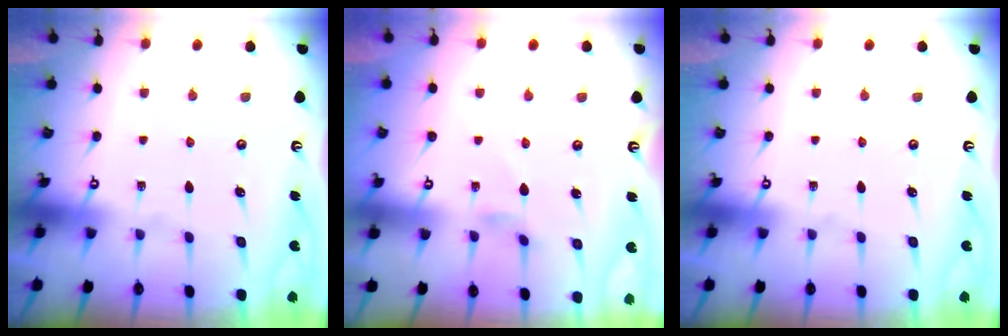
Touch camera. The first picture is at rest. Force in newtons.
{"total": 0.5, "press": 0.4, "slide": 0.3}
{"total": 0.0}